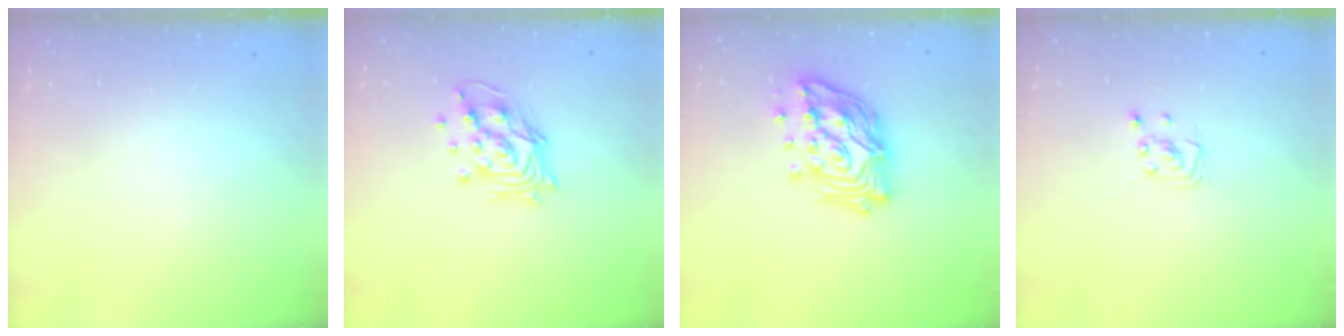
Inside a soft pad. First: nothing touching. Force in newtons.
{"total": 12.8, "press": 12.8, "slide": 1.3}
{"total": 18.1, "press": 17.9, "slide": 2.6}
{"total": 2.1, "press": 2.1, "slide": 0.2}